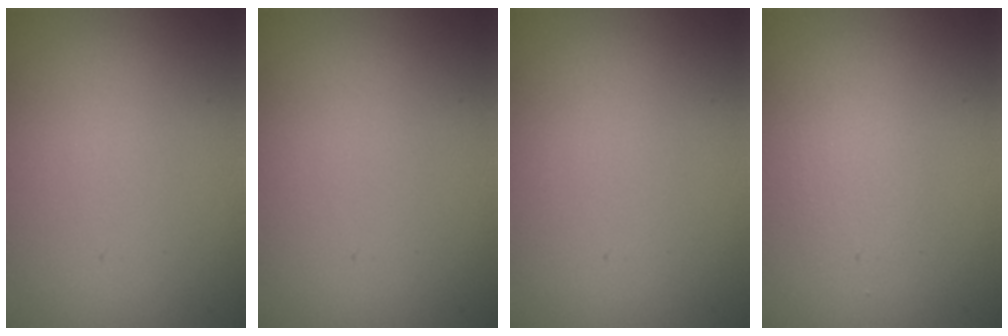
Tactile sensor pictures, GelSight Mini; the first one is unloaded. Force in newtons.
{"total": 0.0}
{"total": 0.0}
{"total": 1.0, "press": 1.0, "slide": 0.1}